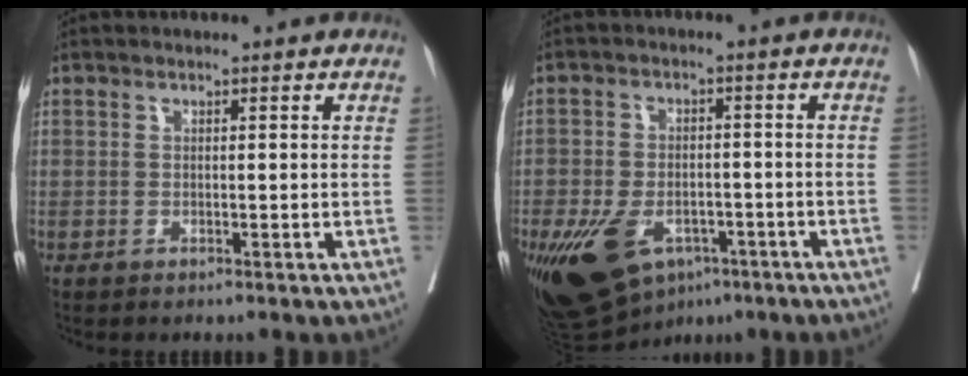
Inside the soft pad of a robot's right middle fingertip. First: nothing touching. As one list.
[{"total": 15.1, "force": [-7.8, 8.9, 9.3], "torque": [-0.188, -0.006, -0.113]}]